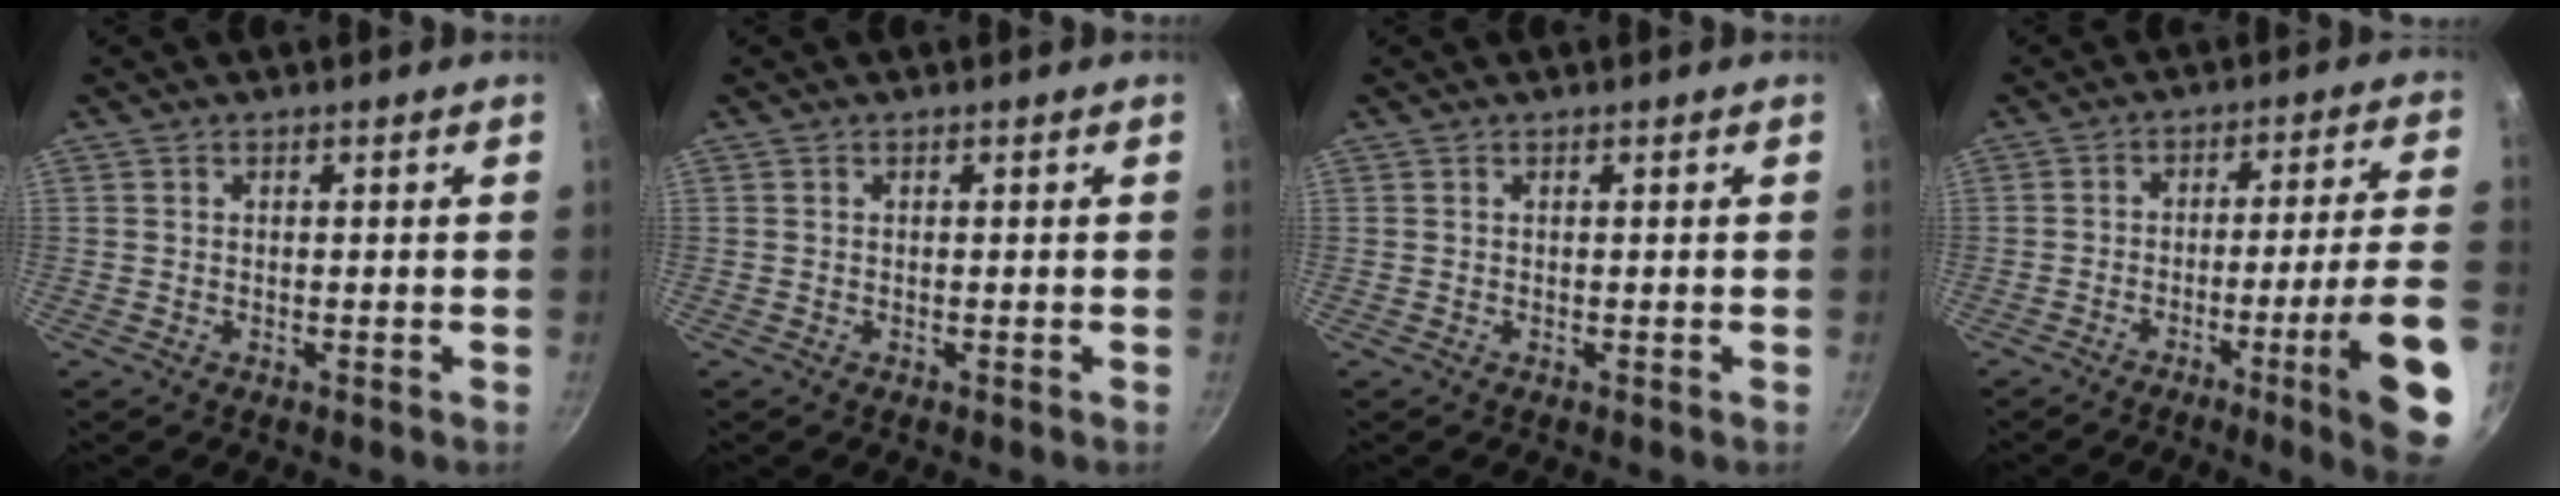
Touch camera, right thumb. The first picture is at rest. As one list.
[{"total": 0.0}, {"total": 0.5, "force": [0.2, -0.2, 0.4], "torque": [-0.008, -0.003, 0.002]}, {"total": 15.8, "force": [-6.8, 0.0, 14.3], "torque": [-0.191, 0.033, -0.096]}]